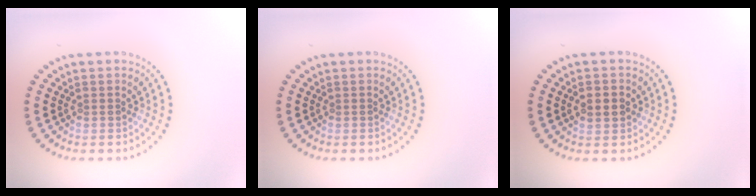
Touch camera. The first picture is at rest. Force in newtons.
{"total": 0.0}
{"total": 2.2, "press": 2.2, "slide": 0.3}